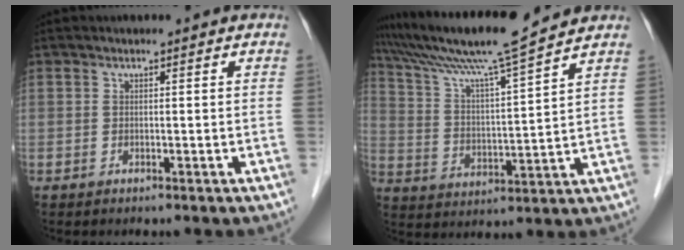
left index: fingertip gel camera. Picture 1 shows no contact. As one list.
[{"total": 14.6, "force": [12.8, -2.0, 6.6], "torque": [-0.128, 0.005, 0.217]}]